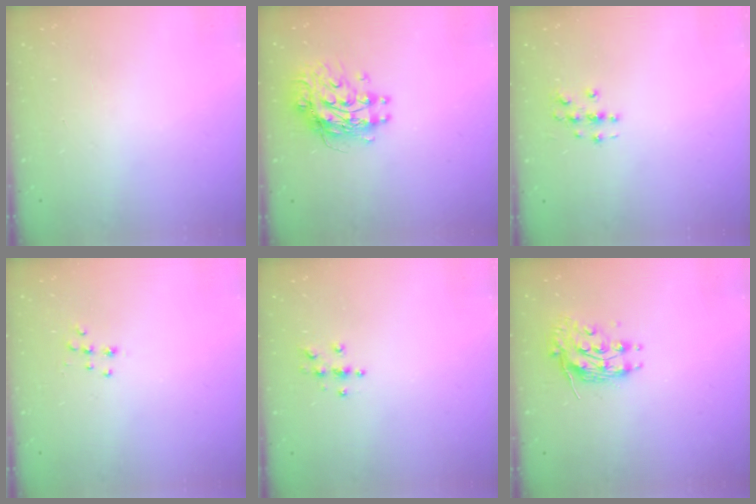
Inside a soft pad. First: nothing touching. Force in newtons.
{"total": 11.5, "press": 11.4, "slide": 0.9}
{"total": 2.8, "press": 2.8, "slide": 0.3}
{"total": 6.8, "press": 6.8, "slide": 0.5}
{"total": 4.0, "press": 4.0, "slide": 0.4}
{"total": 9.8, "press": 9.7, "slide": 0.8}